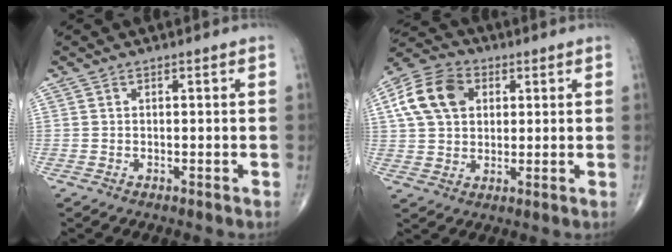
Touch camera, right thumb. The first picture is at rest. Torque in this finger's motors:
{"motor_torque": [-0.80, 1.00, 0.06, 0.01, 0.06]}